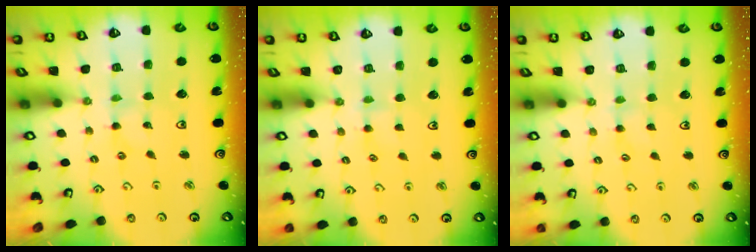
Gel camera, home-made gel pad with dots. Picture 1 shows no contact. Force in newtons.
{"total": 3.9, "press": 3.8, "slide": 0.7}
{"total": 2.1, "press": 2.1, "slide": 0.4}